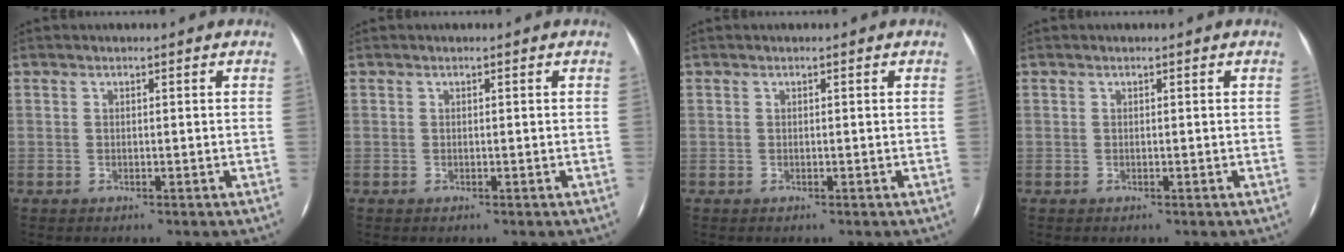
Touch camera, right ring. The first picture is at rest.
{"total": 0.0}
{"total": 0.0}
{"total": 0.0}